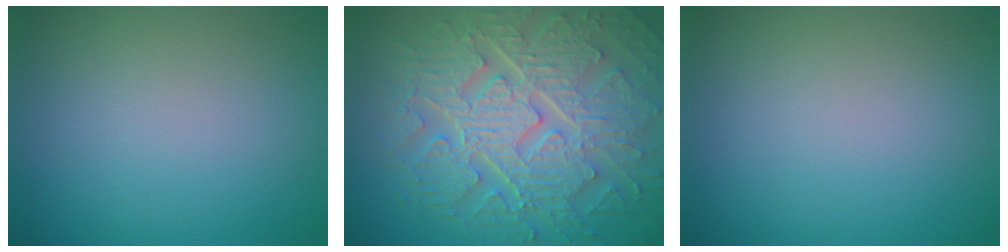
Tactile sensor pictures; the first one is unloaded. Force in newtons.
{"total": 10.4, "press": 7.1, "slide": 7.5}
{"total": 0.0}